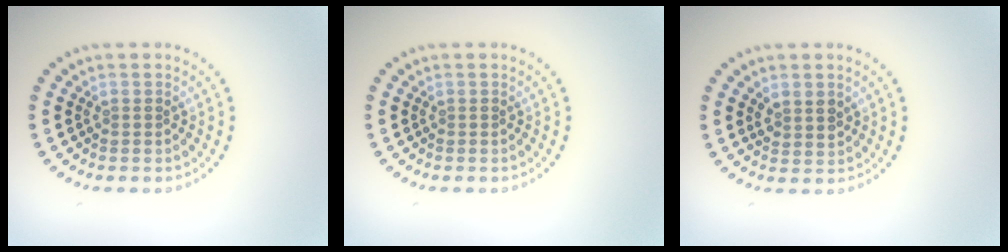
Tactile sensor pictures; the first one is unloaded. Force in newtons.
{"total": 0.0}
{"total": 1.9, "press": 1.7, "slide": 0.8}